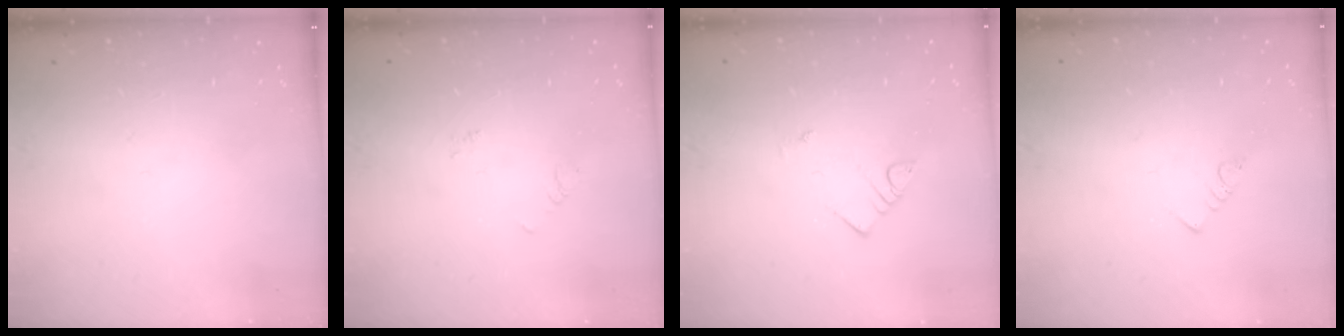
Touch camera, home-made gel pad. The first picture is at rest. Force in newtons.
{"total": 3.1, "press": 3.1, "slide": 0.5}
{"total": 2.8, "press": 2.8, "slide": 0.2}
{"total": 2.7, "press": 2.7, "slide": 0.5}